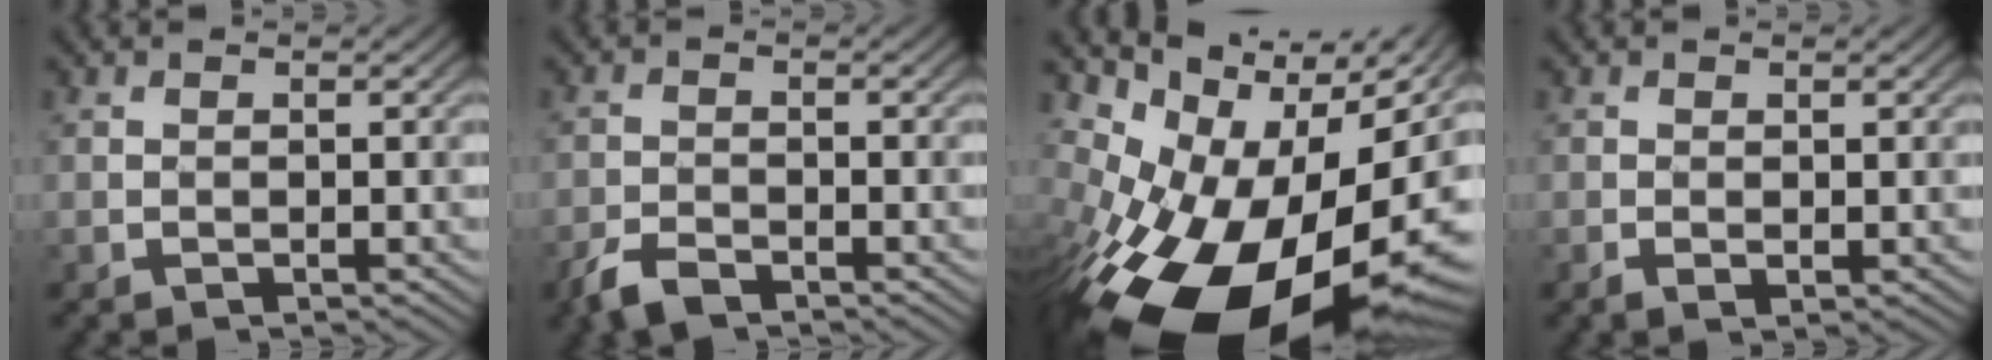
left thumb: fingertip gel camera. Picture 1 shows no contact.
{"total": 3.5, "force": [-2.7, 1.1, 1.9], "torque": [-0.044, -0.005, -0.061]}
{"total": 19.7, "force": [-6.2, 12.3, 14.1], "torque": [-0.232, -0.031, -0.081]}
{"total": 1.0, "force": [-0.1, 0.5, 0.9], "torque": [-0.018, -0.003, -0.002]}